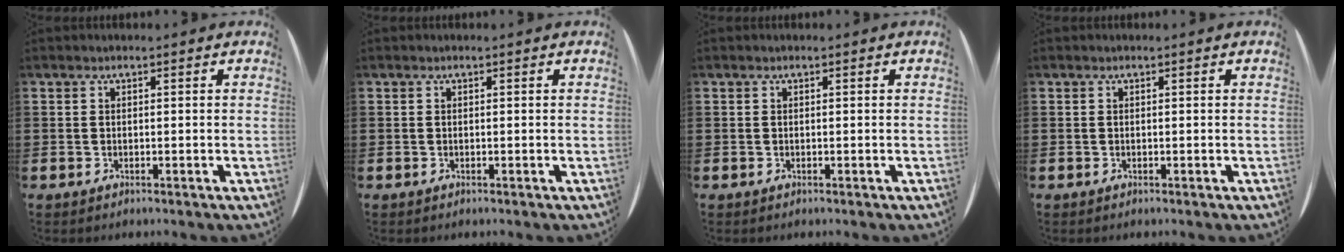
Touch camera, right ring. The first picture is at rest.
{"total": 0.0}
{"total": 0.0}
{"total": 0.0}